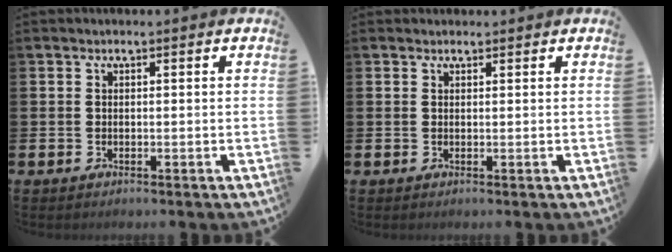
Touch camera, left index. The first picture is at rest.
{"total": 0.8, "force": [0.7, 0.3, 0.0], "torque": [0.009, 0.001, 0.011]}